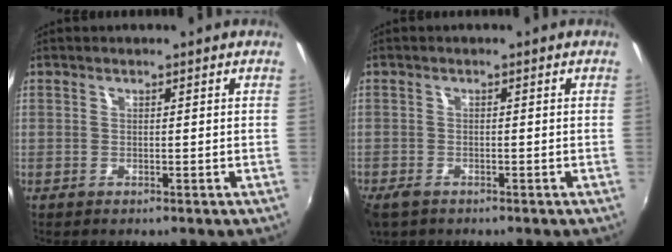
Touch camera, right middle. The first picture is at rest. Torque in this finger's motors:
{"motor_torque": [0.72, -0.72, 0.17, 0.04]}